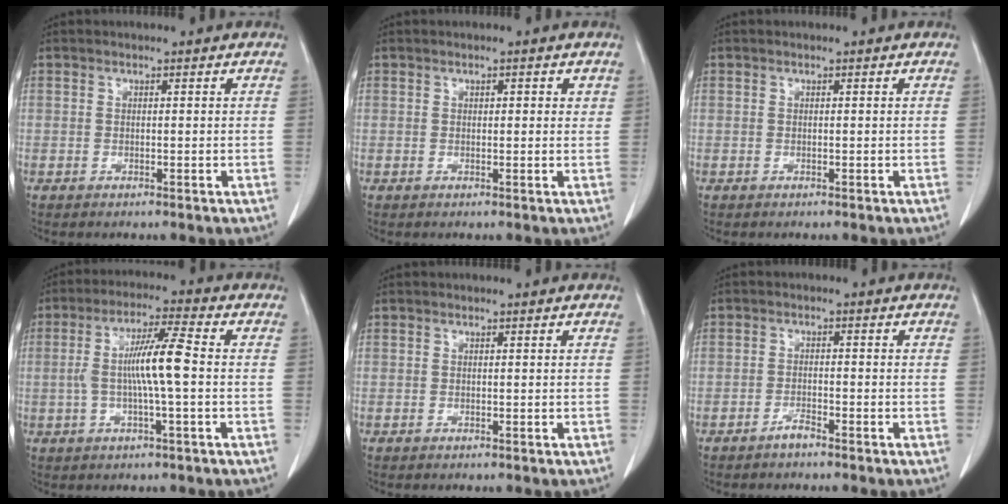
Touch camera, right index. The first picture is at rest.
{"total": 1.7, "force": [0.8, 0.7, 1.3], "torque": [-0.015, 0.000, 0.008]}
{"total": 0.0}
{"total": 8.4, "force": [-0.3, 0.3, 8.4], "torque": [-0.162, 0.014, -0.009]}
{"total": 0.0}
{"total": 1.8, "force": [-1.5, 0.3, 0.8], "torque": [-0.014, 0.001, -0.027]}